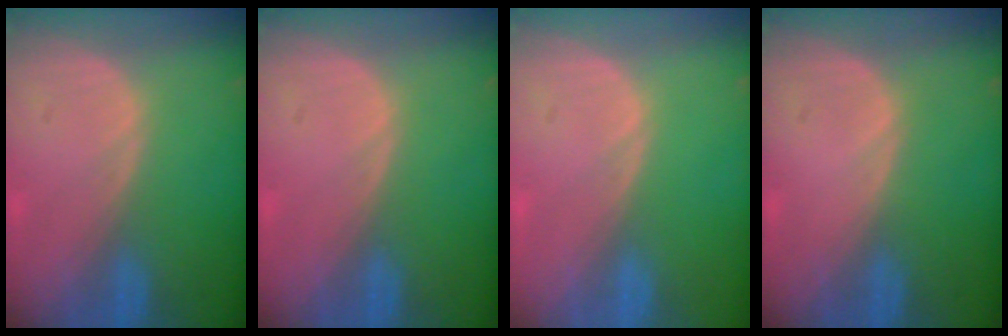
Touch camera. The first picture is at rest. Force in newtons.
{"total": 0.0}
{"total": 0.0}
{"total": 0.0}